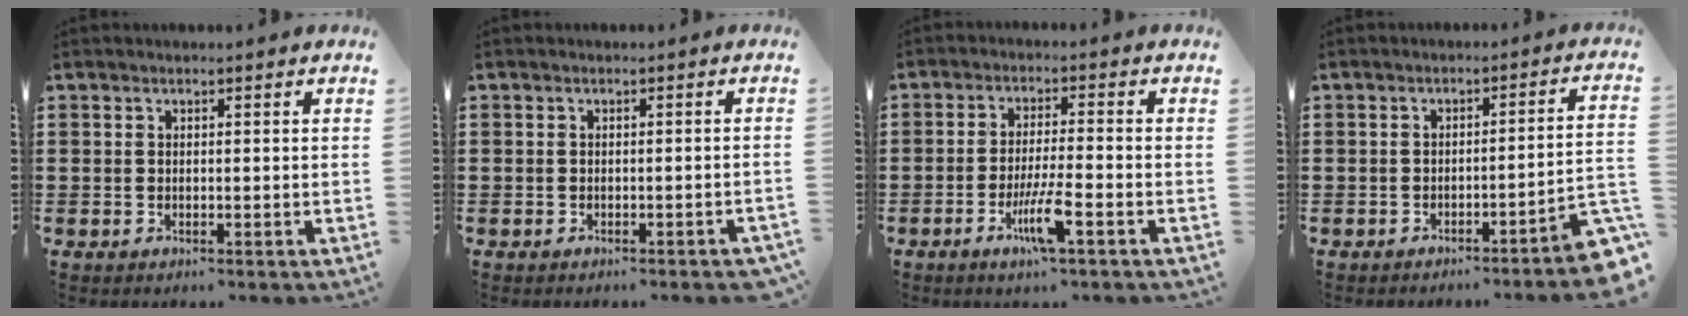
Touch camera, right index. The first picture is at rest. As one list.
[{"total": 0.8, "force": [-0.8, 0.1, 0.2], "torque": [-0.007, -0.004, -0.015]}, {"total": 6.2, "force": [-3.0, 0.4, 5.4], "torque": [-0.108, -0.014, -0.056]}, {"total": 4.0, "force": [-3.0, -0.2, 2.7], "torque": [-0.038, -0.018, -0.058]}]